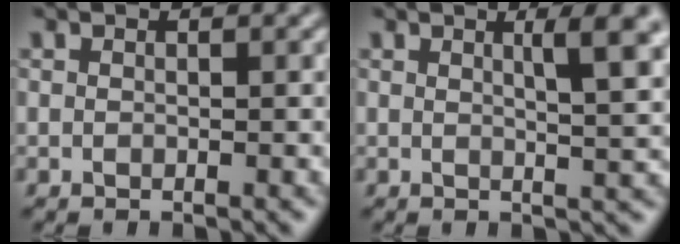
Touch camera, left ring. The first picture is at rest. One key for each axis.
{"total": 4.2, "fx": 1.5, "fy": 0.9, "fz": 3.8, "tx": -0.041, "ty": 0.002, "tz": 0.020}